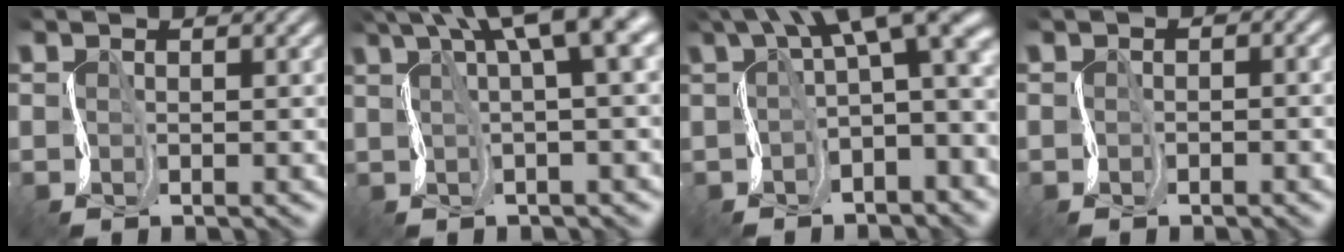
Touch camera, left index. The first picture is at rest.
{"total": 9.3, "force": [4.5, 2.3, 7.8], "torque": [-0.093, 0.027, 0.071]}
{"total": 10.7, "force": [2.6, 3.9, 9.6], "torque": [-0.143, 0.018, 0.043]}
{"total": 1.1, "force": [-0.5, 0.7, 0.7], "torque": [-0.006, 0.001, -0.012]}